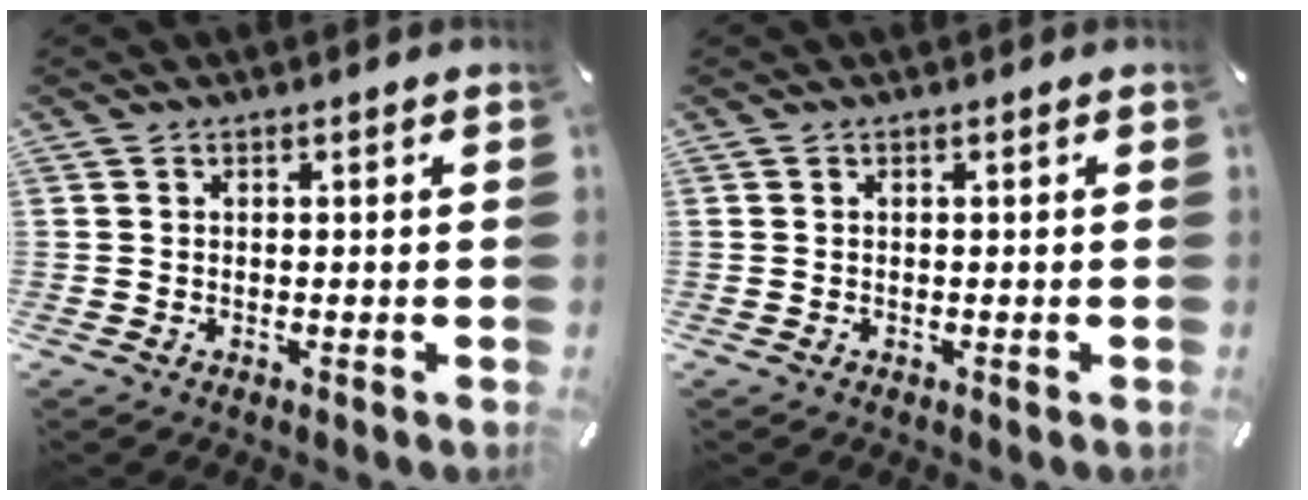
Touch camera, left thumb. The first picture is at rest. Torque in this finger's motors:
{"motor_torque": [0.00, 0.00, 0.00, 0.00, 0.00]}